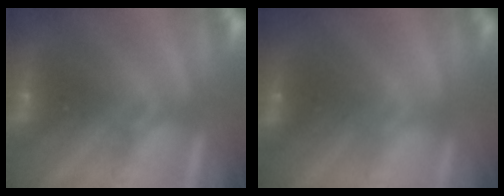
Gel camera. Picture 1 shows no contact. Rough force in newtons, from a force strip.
{"total": 1.6}